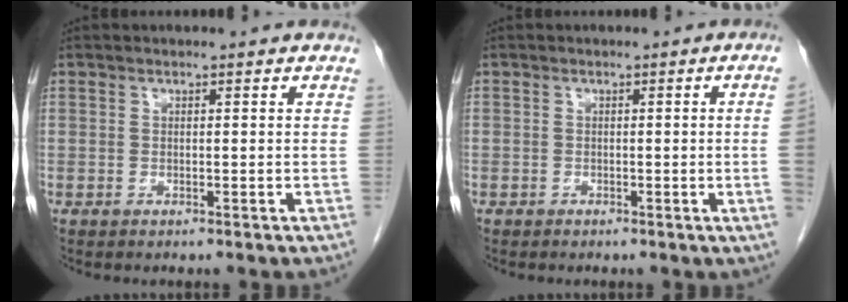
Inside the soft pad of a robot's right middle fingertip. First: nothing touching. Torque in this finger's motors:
{"motor_torque": [-0.21, -0.22, -0.96, -0.21]}